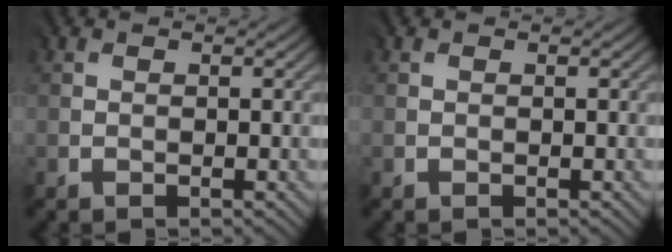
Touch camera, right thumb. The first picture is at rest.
{"total": 0.0}